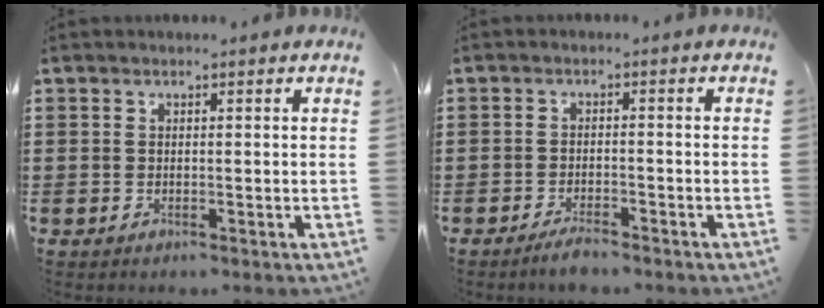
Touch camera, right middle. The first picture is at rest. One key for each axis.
{"total": 2.4, "fx": -2.1, "fy": 0.4, "fz": 1.1, "tx": -0.019, "ty": 0.005, "tz": -0.040}